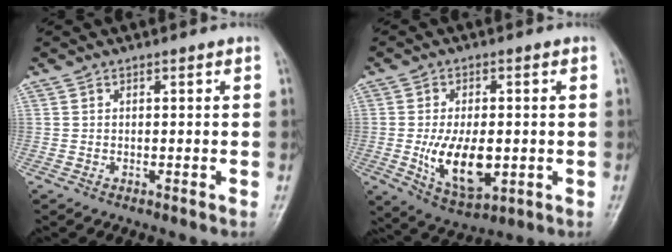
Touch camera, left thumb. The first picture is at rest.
{"total": 11.6, "force": [-1.6, 6.1, 9.7], "torque": [-0.160, -0.013, -0.014]}